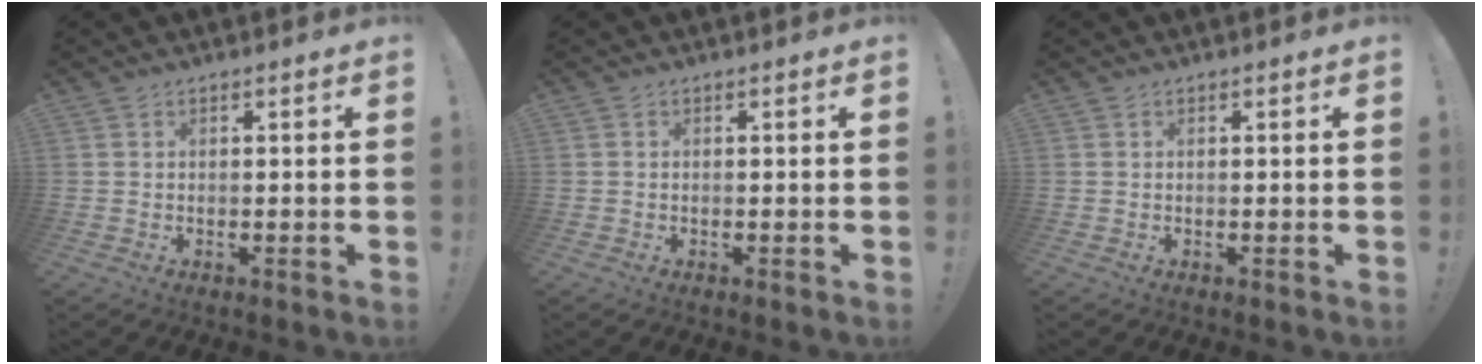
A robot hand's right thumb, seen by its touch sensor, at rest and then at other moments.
{"total": 0.0}
{"total": 0.0}